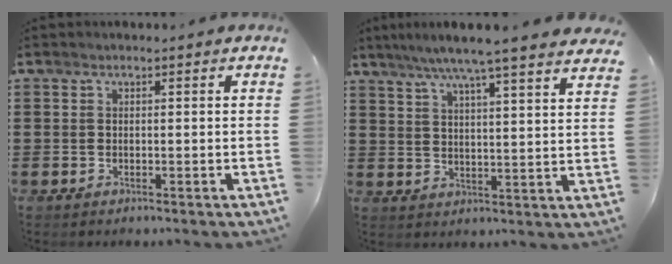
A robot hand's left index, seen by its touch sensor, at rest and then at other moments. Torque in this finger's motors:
{"motor_torque": [2.14, 0.00, 0.88, 0.21]}